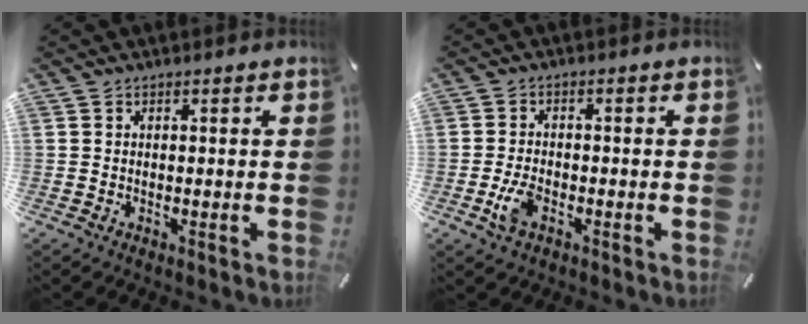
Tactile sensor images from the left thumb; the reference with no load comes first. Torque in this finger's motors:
{"motor_torque": [0.50, 1.26, 0.07, 0.11, 0.18]}